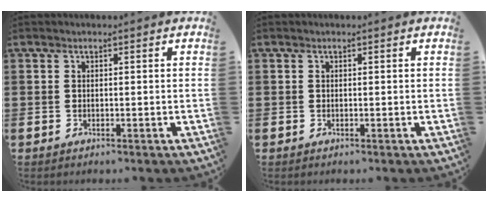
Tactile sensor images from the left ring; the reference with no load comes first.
{"total": 0.0}